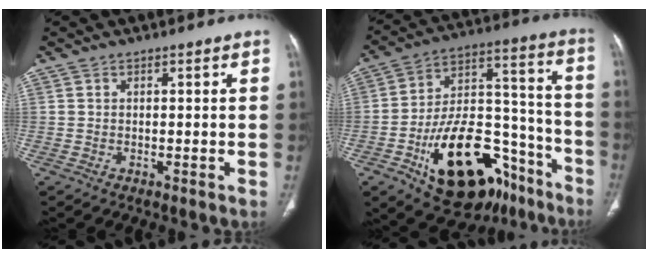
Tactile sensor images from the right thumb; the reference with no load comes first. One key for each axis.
{"total": 27.5, "fx": -13.7, "fy": 15.0, "fz": 18.6, "tx": -0.268, "ty": 0.085, "tz": -0.207}